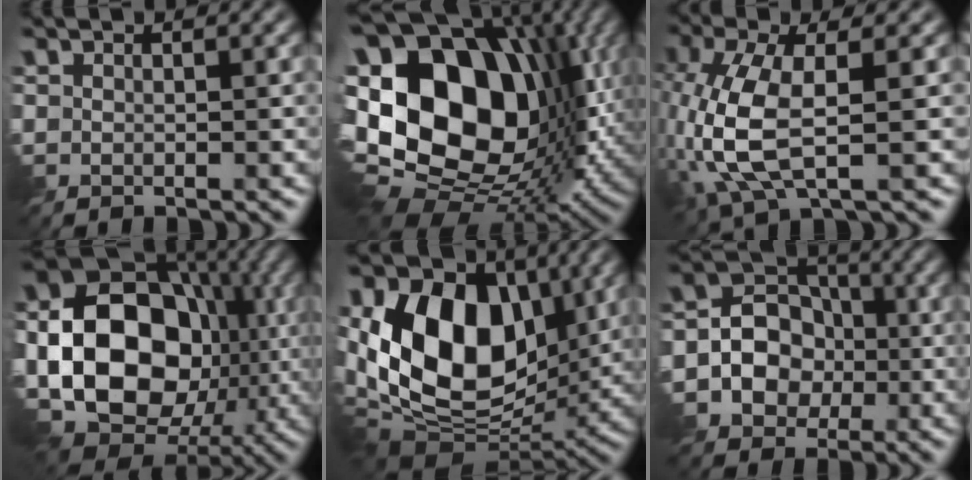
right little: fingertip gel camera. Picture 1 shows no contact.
{"total": 20.3, "force": [0.2, 14.0, 14.6], "torque": [-0.280, 0.011, 0.017]}
{"total": 8.7, "force": [-2.1, 3.8, 7.5], "torque": [-0.184, -0.001, -0.047]}
{"total": 20.2, "force": [-3.1, 15.8, 12.1], "torque": [-0.211, -0.018, -0.056]}
{"total": 15.0, "force": [0.9, 10.3, 10.9], "torque": [-0.203, 0.001, 0.003]}
{"total": 6.4, "force": [-2.0, 5.3, 3.0], "torque": [-0.023, 0.006, -0.057]}